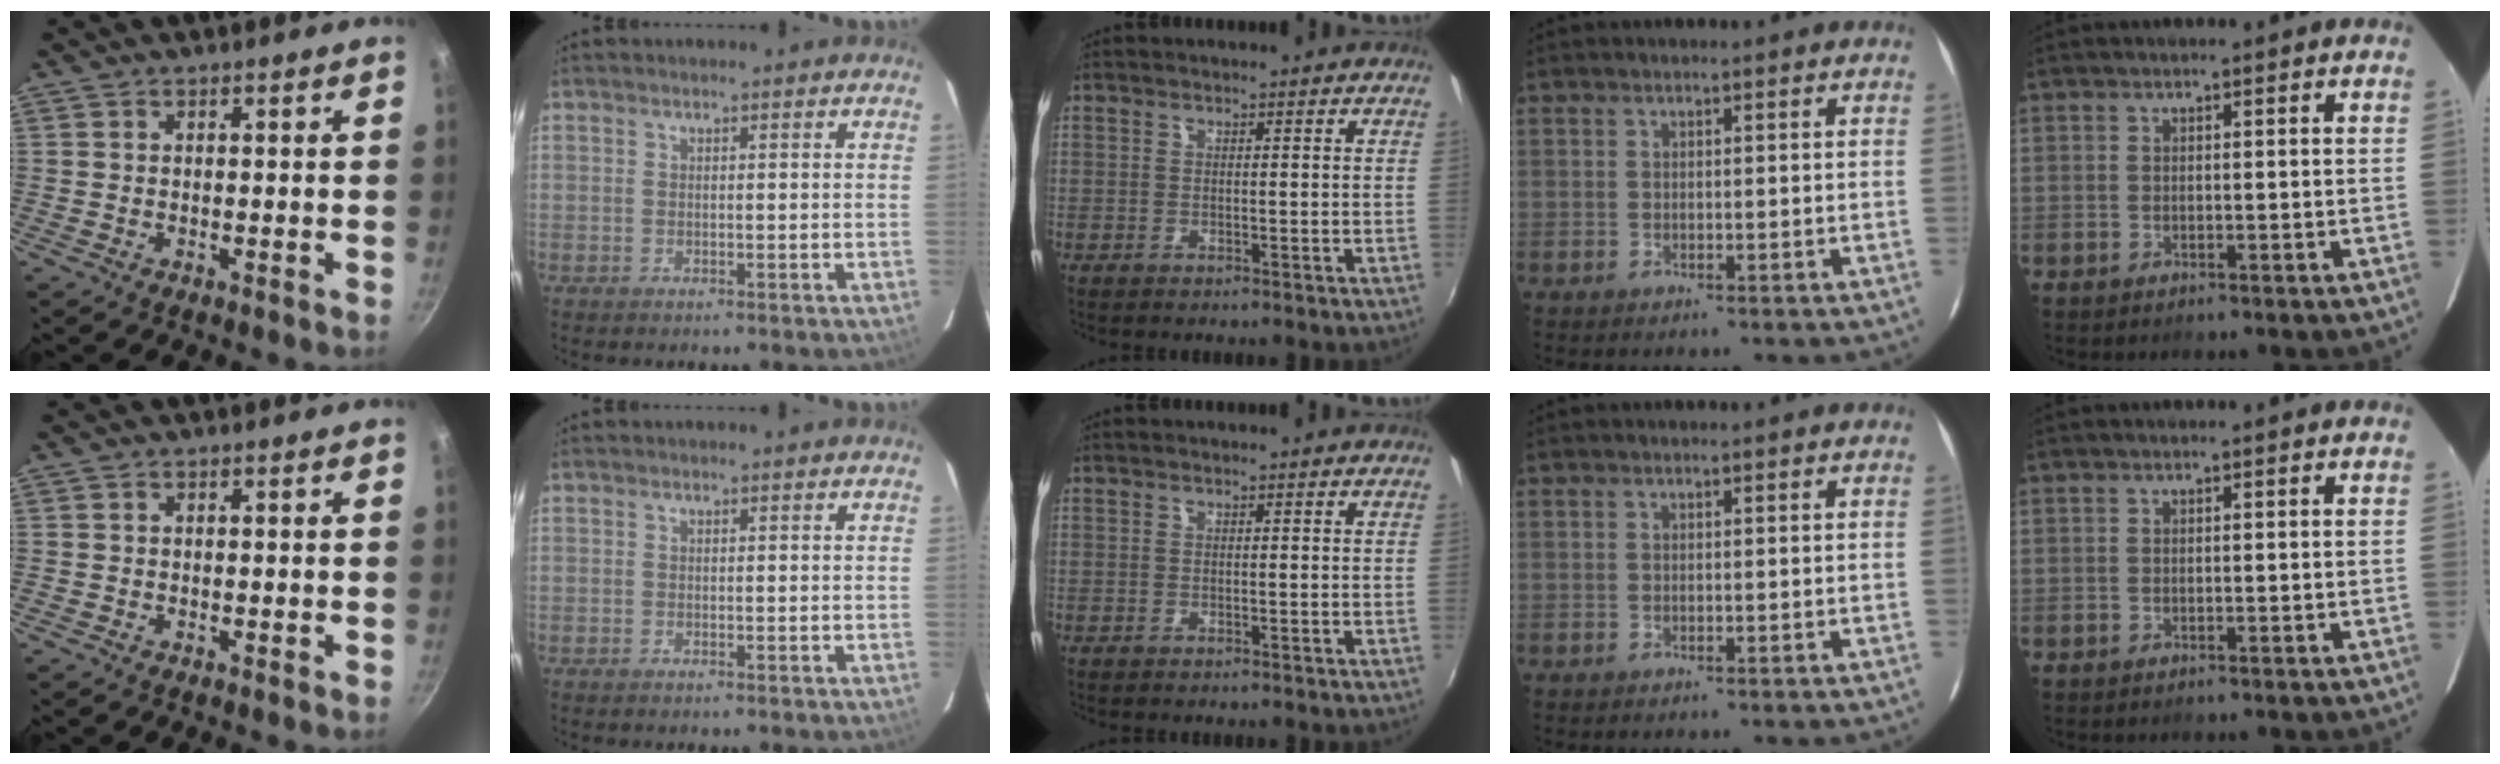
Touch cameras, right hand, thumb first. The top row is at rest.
{}